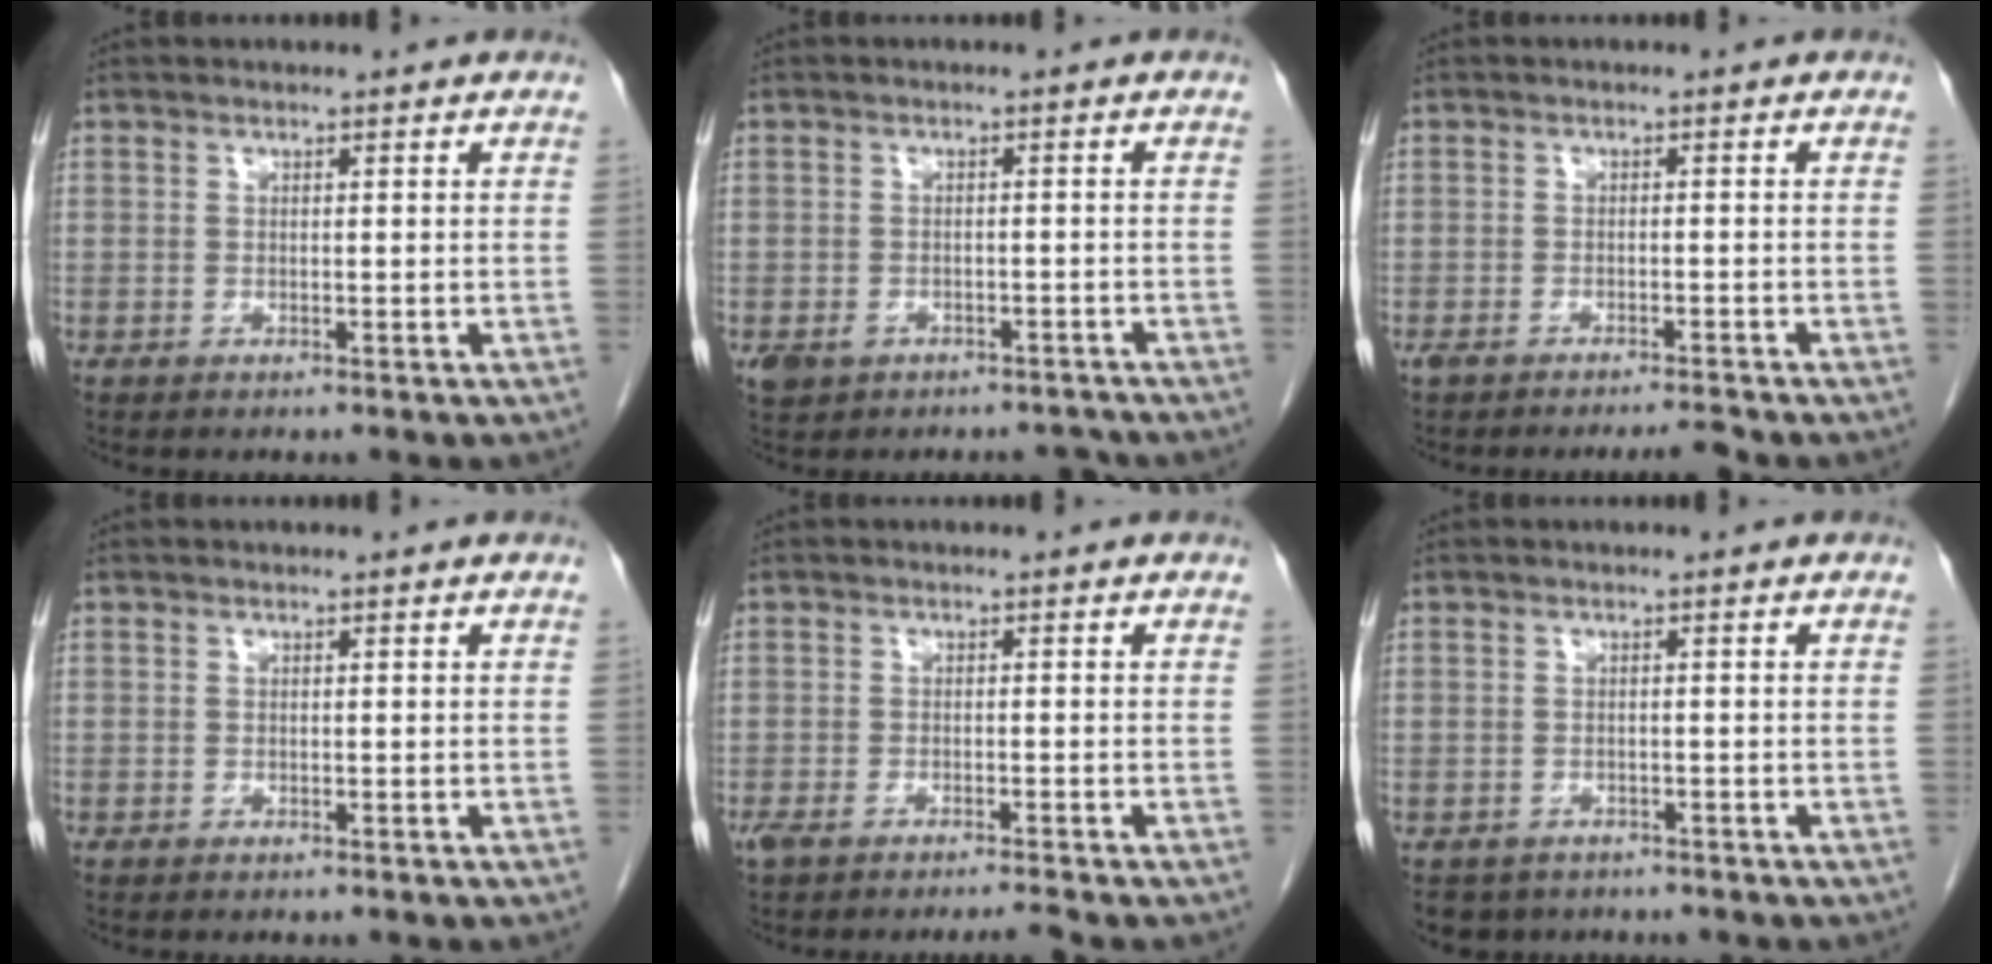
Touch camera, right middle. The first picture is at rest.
{"total": 4.6, "force": [-3.4, 2.9, 1.1], "torque": [-0.015, 0.009, -0.046]}
{"total": 2.8, "force": [-2.6, -0.1, 1.1], "torque": [-0.023, -0.001, -0.042]}
{"total": 0.0}
{"total": 3.2, "force": [-2.7, 0.0, 1.6], "torque": [-0.034, 0.000, -0.048]}
{"total": 4.1, "force": [-3.3, 2.4, 0.3], "torque": [-0.005, -0.001, -0.047]}